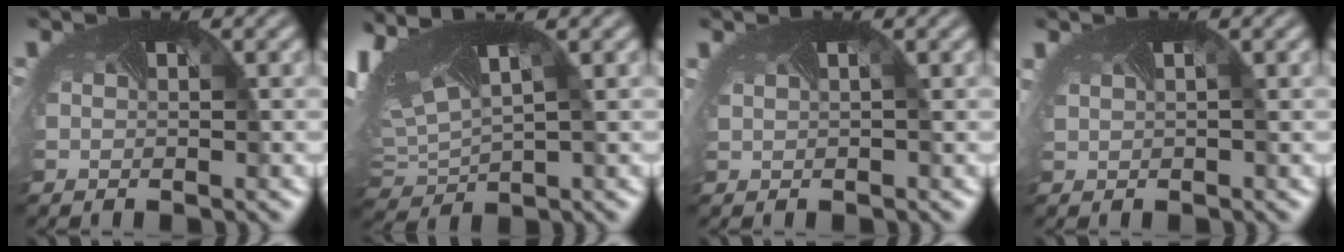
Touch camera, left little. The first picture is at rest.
{"total": 11.7, "force": [4.0, 5.6, 9.5], "torque": [-0.202, 0.026, 0.082]}
{"total": 1.3, "force": [0.6, 0.7, 0.9], "torque": [-0.020, 0.014, 0.007]}
{"total": 1.9, "force": [0.8, 1.1, 1.3], "torque": [-0.033, 0.015, 0.012]}